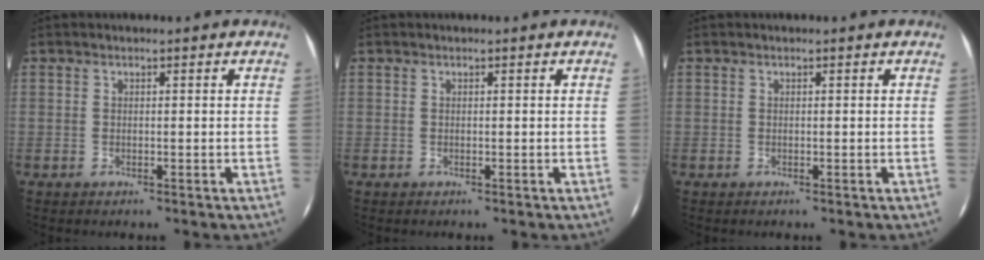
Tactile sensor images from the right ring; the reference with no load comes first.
{"total": 0.0}
{"total": 0.0}